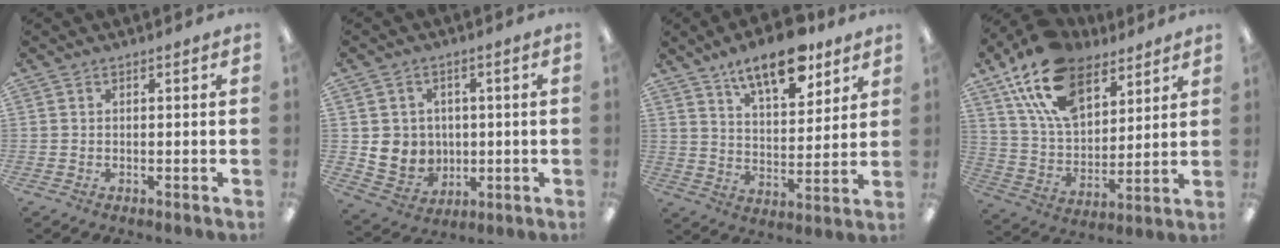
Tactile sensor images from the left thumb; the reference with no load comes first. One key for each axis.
{"total": 6.6, "fx": 1.5, "fy": 6.4, "fz": 0.3, "tx": -0.016, "ty": -0.006, "tz": 0.039}
{"total": 14.0, "fx": 10.1, "fy": 5.6, "fz": 8.0, "tx": -0.114, "ty": -0.050, "tz": 0.172}
{"total": 19.2, "fx": 12.3, "fy": 10.4, "fz": 10.5, "tx": -0.204, "ty": -0.045, "tz": 0.228}